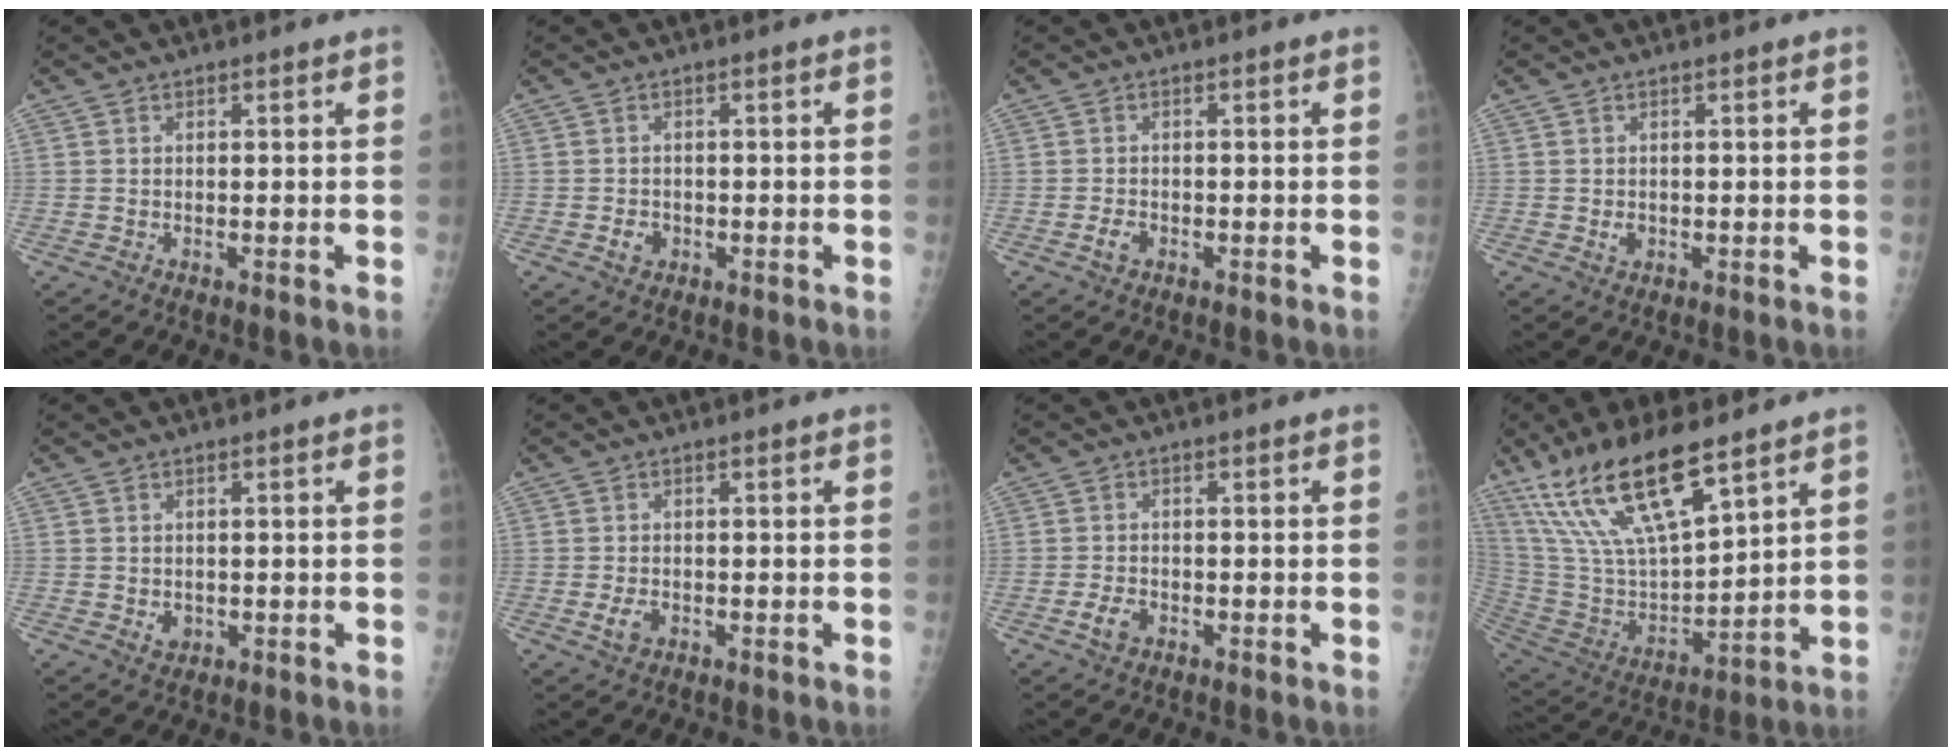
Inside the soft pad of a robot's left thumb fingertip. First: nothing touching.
{"total": 2.2, "force": [-0.8, 1.8, 1.0], "torque": [-0.010, 0.005, -0.011]}
{"total": 2.0, "force": [-0.9, 1.3, 1.2], "torque": [-0.022, 0.006, -0.017]}
{"total": 1.4, "force": [-0.2, 1.1, 0.9], "torque": [-0.008, 0.000, 0.000]}
{"total": 2.1, "force": [-0.3, 1.7, 1.1], "torque": [-0.007, 0.000, 0.002]}
{"total": 2.6, "force": [-0.9, 1.7, 1.7], "torque": [-0.032, 0.001, -0.014]}
{"total": 2.9, "force": [-1.4, 1.9, 1.7], "torque": [-0.031, 0.007, -0.023]}
{"total": 21.0, "force": [13.6, 6.4, 14.7], "torque": [-0.273, -0.050, 0.268]}